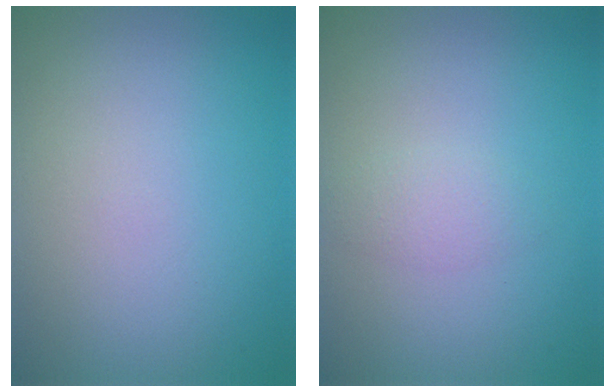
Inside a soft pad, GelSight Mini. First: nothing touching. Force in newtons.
{"total": 1.4, "press": 1.4, "slide": 0.0}